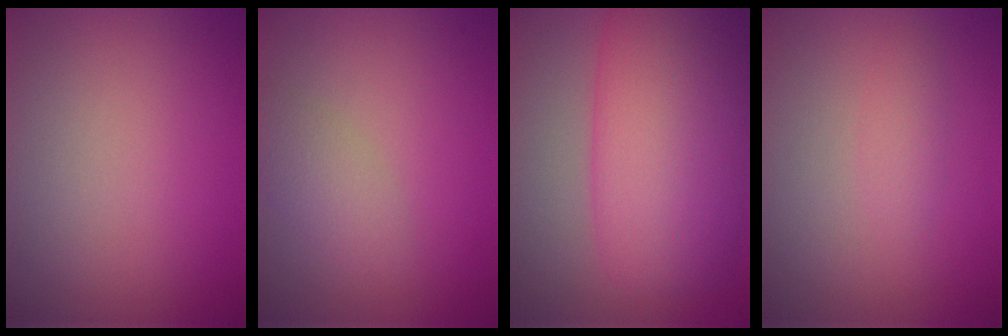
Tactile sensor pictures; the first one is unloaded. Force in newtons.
{"total": 2.1, "press": 2.1, "slide": 0.1}
{"total": 11.7, "press": 11.7, "slide": 0.2}
{"total": 1.1, "press": 1.1, "slide": 0.0}